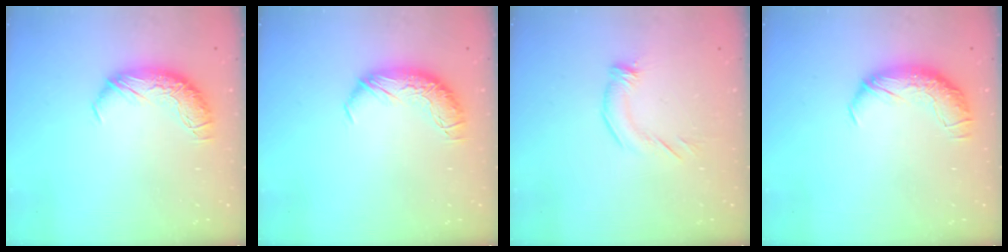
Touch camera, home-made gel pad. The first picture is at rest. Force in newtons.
{"total": 0.0}
{"total": 2.4, "press": 2.3, "slide": 0.9}
{"total": 1.7, "press": 0.7, "slide": 1.6}